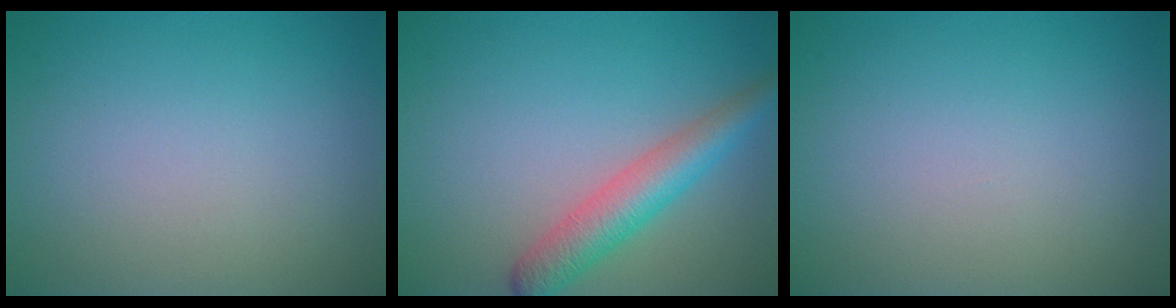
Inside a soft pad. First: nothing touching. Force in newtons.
{"total": 4.4, "press": 4.4, "slide": 0.1}
{"total": 0.0}